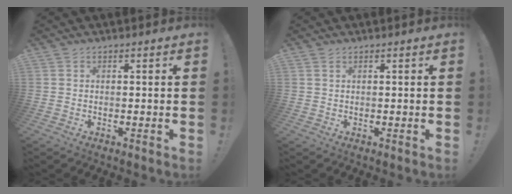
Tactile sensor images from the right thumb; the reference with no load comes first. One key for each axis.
{"total": 0.7, "fx": 0.4, "fy": 0.3, "fz": 0.4, "tx": -0.012, "ty": 0.003, "tz": 0.009}